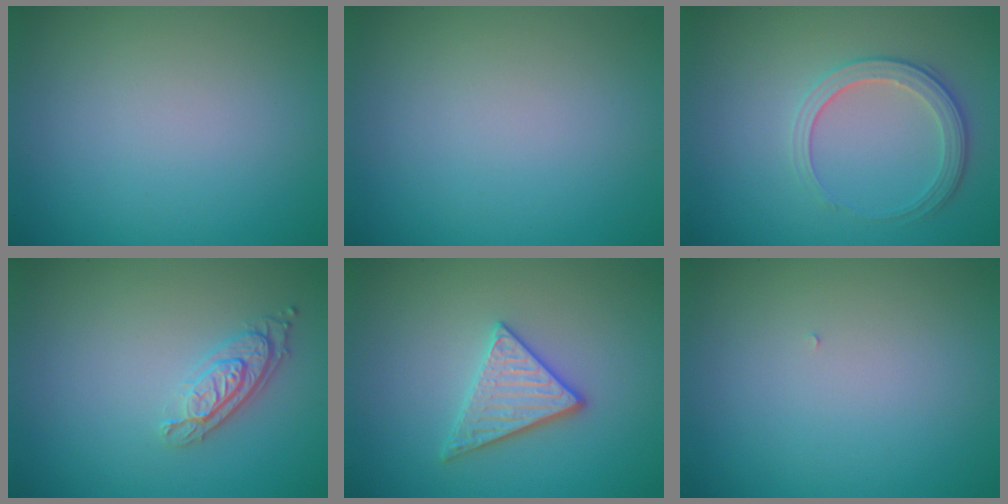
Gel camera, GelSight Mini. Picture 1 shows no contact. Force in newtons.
{"total": 0.0}
{"total": 2.7, "press": 2.5, "slide": 1.2}
{"total": 3.0, "press": 2.3, "slide": 1.9}
{"total": 3.0, "press": 2.9, "slide": 0.8}
{"total": 0.0}